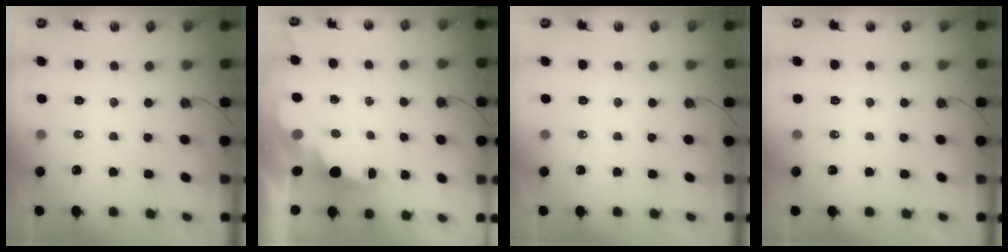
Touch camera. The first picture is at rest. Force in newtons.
{"total": 2.2, "press": 2.0, "slide": 0.8}
{"total": 0.0}
{"total": 0.0}